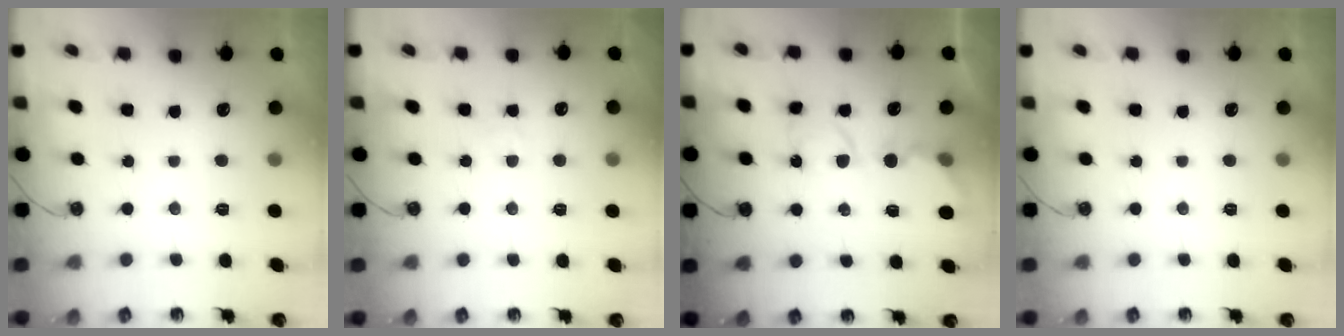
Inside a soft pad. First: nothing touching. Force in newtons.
{"total": 5.1, "press": 5.1, "slide": 0.5}
{"total": 6.2, "press": 6.2, "slide": 0.3}
{"total": 0.0}